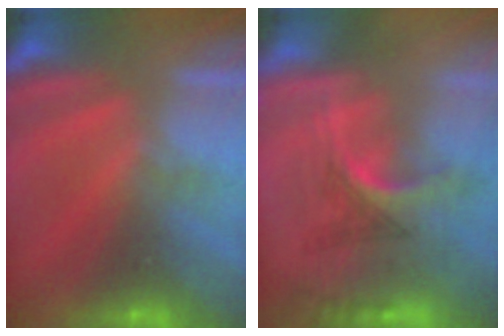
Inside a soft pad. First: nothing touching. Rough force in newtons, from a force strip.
{"total": 2.9}